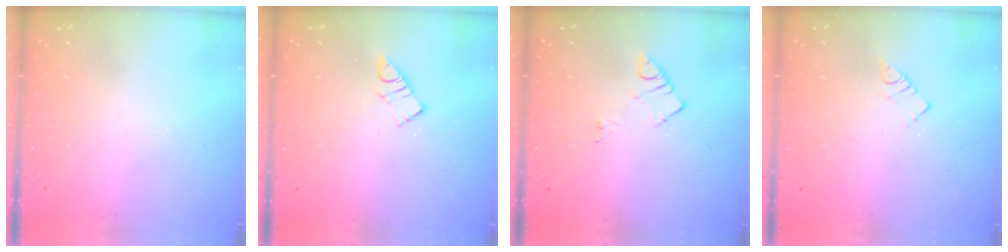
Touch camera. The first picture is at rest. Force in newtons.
{"total": 5.6, "press": 5.6, "slide": 0.1}
{"total": 4.2, "press": 4.1, "slide": 0.8}
{"total": 2.9, "press": 2.9, "slide": 0.2}